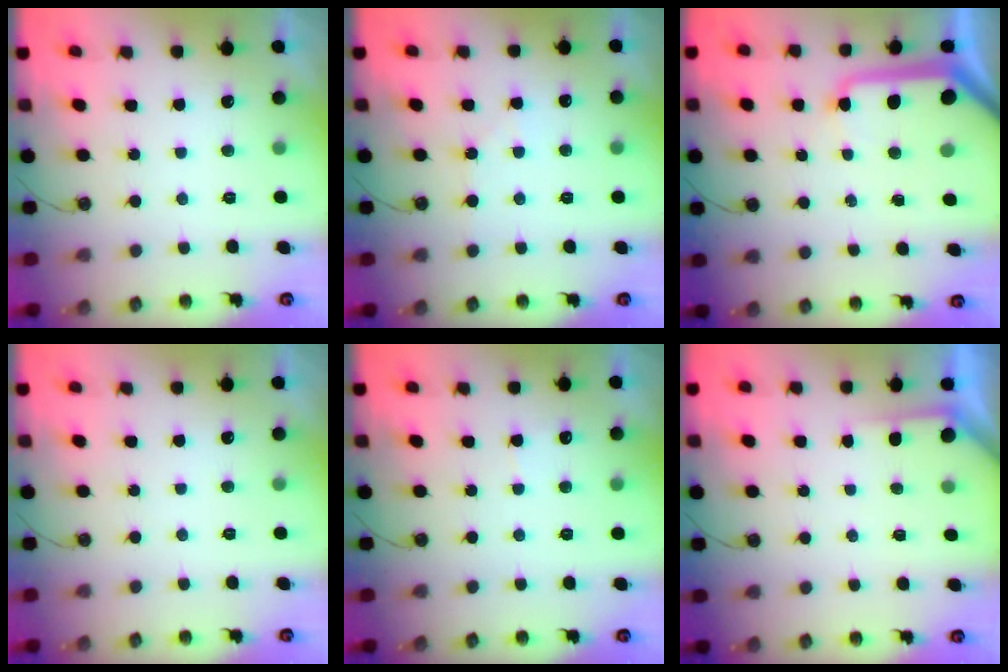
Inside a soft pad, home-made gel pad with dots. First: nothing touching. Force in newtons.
{"total": 4.0, "press": 3.9, "slide": 0.6}
{"total": 12.6, "press": 12.5, "slide": 1.6}
{"total": 0.0}
{"total": 3.2, "press": 3.2, "slide": 0.4}
{"total": 2.7, "press": 2.7, "slide": 0.3}